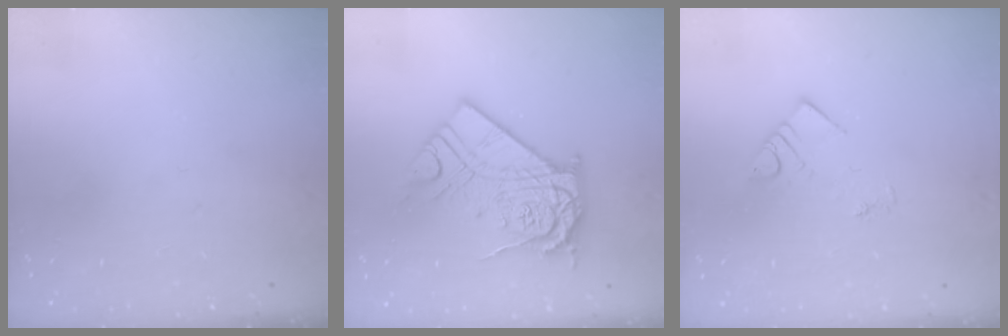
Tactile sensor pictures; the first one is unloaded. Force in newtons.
{"total": 16.4, "press": 16.4, "slide": 1.2}
{"total": 3.8, "press": 3.8, "slide": 0.4}